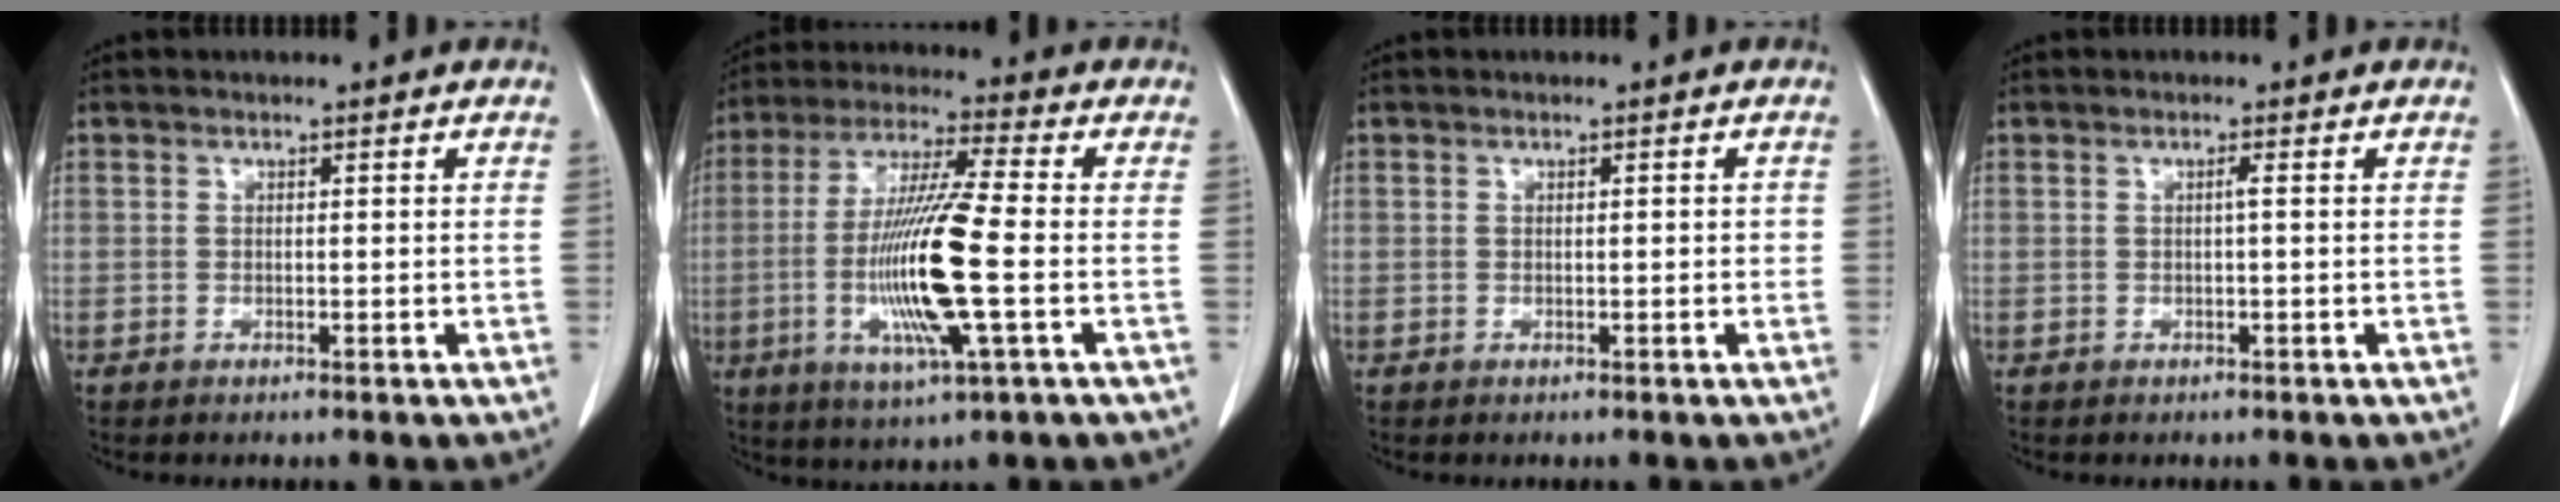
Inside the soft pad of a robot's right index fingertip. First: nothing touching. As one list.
[{"total": 14.7, "force": [-2.6, 0.3, 14.4], "torque": [-0.289, -0.013, -0.053]}, {"total": 0.9, "force": [0.0, 0.3, 0.8], "torque": [-0.011, 0.001, 0.002]}, {"total": 0.6, "force": [0.0, -0.1, 0.6], "torque": [-0.007, 0.001, 0.000]}]